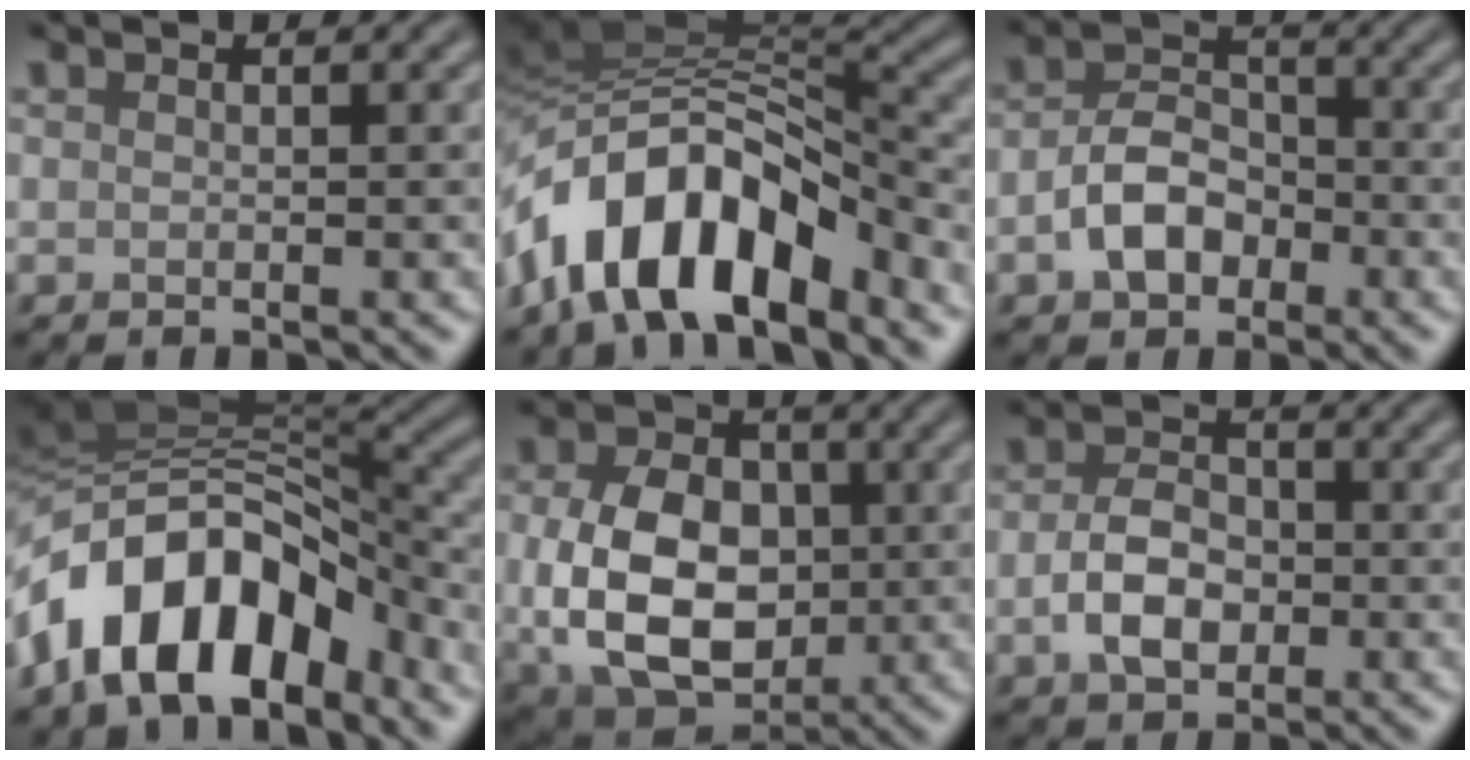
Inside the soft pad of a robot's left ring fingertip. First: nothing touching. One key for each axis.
{"total": 11.1, "fx": -5.9, "fy": 5.1, "fz": 7.9, "tx": -0.121, "ty": 0.016, "tz": -0.113}
{"total": 4.6, "fx": -1.7, "fy": 3.3, "fz": 2.8, "tx": -0.051, "ty": 0.006, "tz": -0.037}
{"total": 12.0, "fx": -5.7, "fy": 6.5, "fz": 8.4, "tx": -0.135, "ty": 0.017, "tz": -0.108}
{"total": 10.7, "fx": -0.5, "fy": 7.7, "fz": 7.4, "tx": -0.149, "ty": -0.012, "tz": -0.006}
{"total": 4.4, "fx": -0.9, "fy": 3.0, "fz": 3.0, "tx": -0.059, "ty": 0.001, "tz": -0.022}